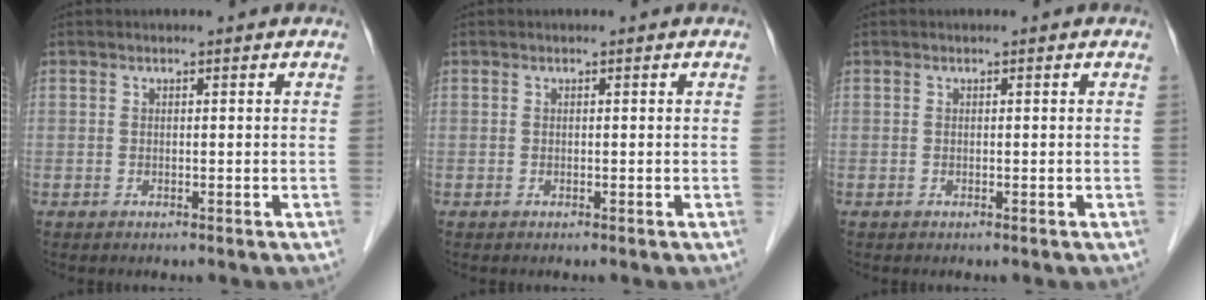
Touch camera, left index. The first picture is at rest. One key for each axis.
{"total": 0.0}
{"total": 0.0}